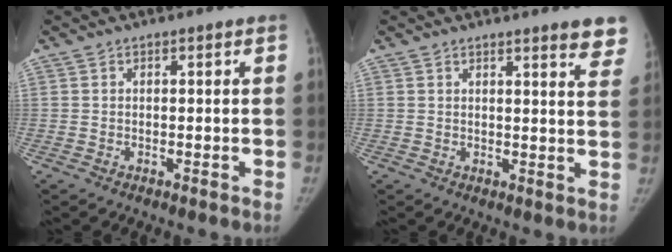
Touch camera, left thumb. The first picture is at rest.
{"total": 7.2, "force": [5.6, 1.0, 4.4], "torque": [-0.028, -0.026, 0.053]}